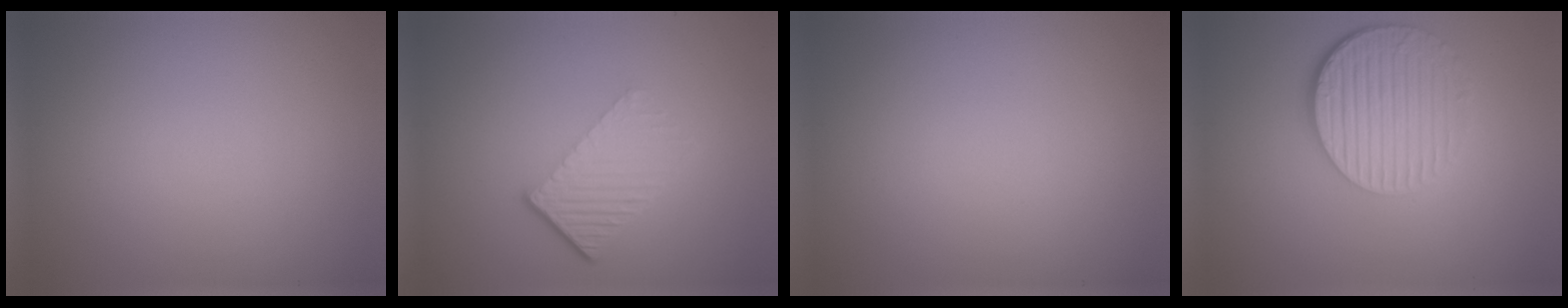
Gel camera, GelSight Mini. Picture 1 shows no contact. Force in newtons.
{"total": 4.3, "press": 2.9, "slide": 3.1}
{"total": 0.0}
{"total": 5.6, "press": 4.1, "slide": 3.9}